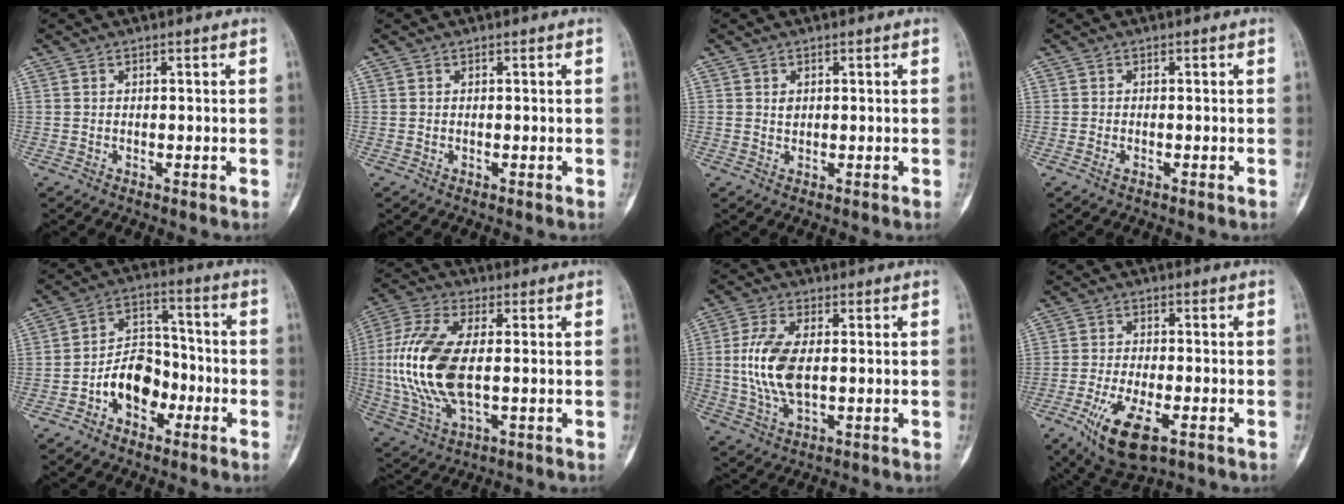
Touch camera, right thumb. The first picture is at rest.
{"total": 0.0}
{"total": 1.1, "force": [0.4, 0.9, 0.6], "torque": [0.001, 0.001, 0.007]}
{"total": 0.7, "force": [-0.4, 0.4, 0.3], "torque": [-0.012, 0.001, -0.007]}
{"total": 10.4, "force": [-4.0, 7.2, 6.3], "torque": [-0.077, 0.051, -0.075]}
{"total": 17.2, "force": [0.0, 8.3, 15.1], "torque": [-0.335, -0.001, 0.002]}
{"total": 10.9, "force": [0.4, 5.6, 9.3], "torque": [-0.198, 0.000, 0.009]}
{"total": 11.2, "force": [-5.1, 4.6, 8.8], "torque": [-0.170, 0.001, -0.080]}